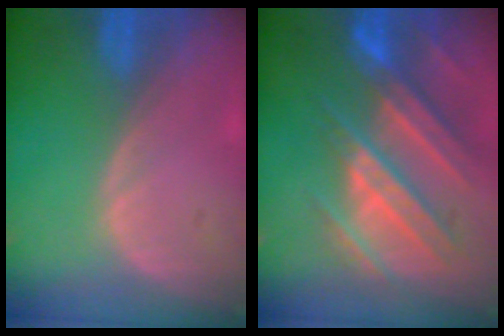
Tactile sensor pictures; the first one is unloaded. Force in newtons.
{"total": 11.1, "press": 9.8, "slide": 5.2}